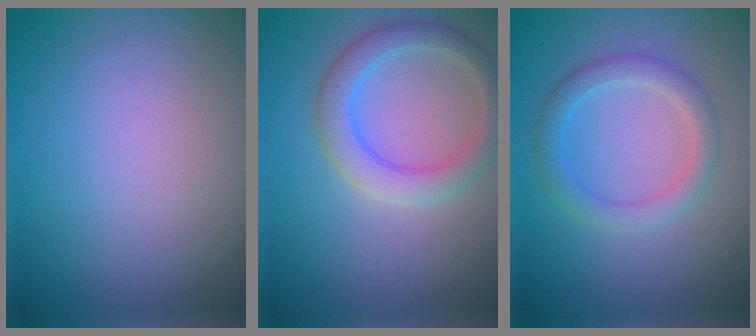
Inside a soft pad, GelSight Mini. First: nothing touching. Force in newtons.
{"total": 3.6, "press": 3.6, "slide": 0.2}
{"total": 2.6, "press": 2.6, "slide": 0.1}